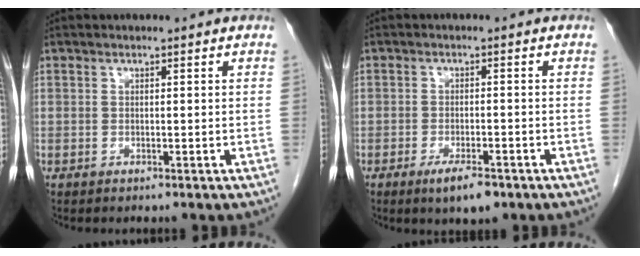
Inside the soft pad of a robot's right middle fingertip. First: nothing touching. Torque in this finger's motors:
{"motor_torque": [0.44, -0.28, 0.12, 0.05]}